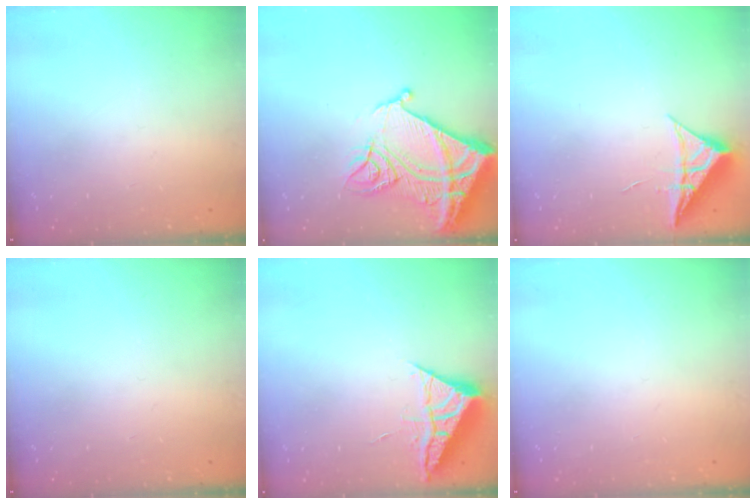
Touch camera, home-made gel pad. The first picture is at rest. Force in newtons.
{"total": 18.9, "press": 18.7, "slide": 2.3}
{"total": 6.6, "press": 6.6, "slide": 0.2}
{"total": 0.0}
{"total": 6.0, "press": 5.9, "slide": 0.4}
{"total": 0.0}